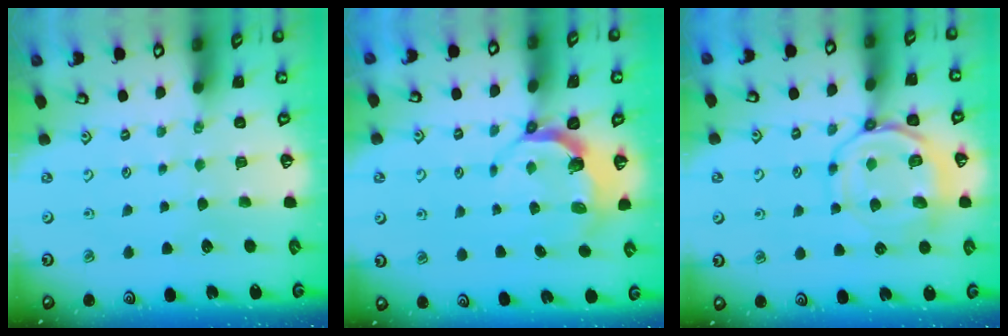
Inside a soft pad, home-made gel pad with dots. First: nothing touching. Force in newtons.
{"total": 4.3, "press": 2.9, "slide": 3.2}
{"total": 11.6, "press": 11.5, "slide": 1.7}